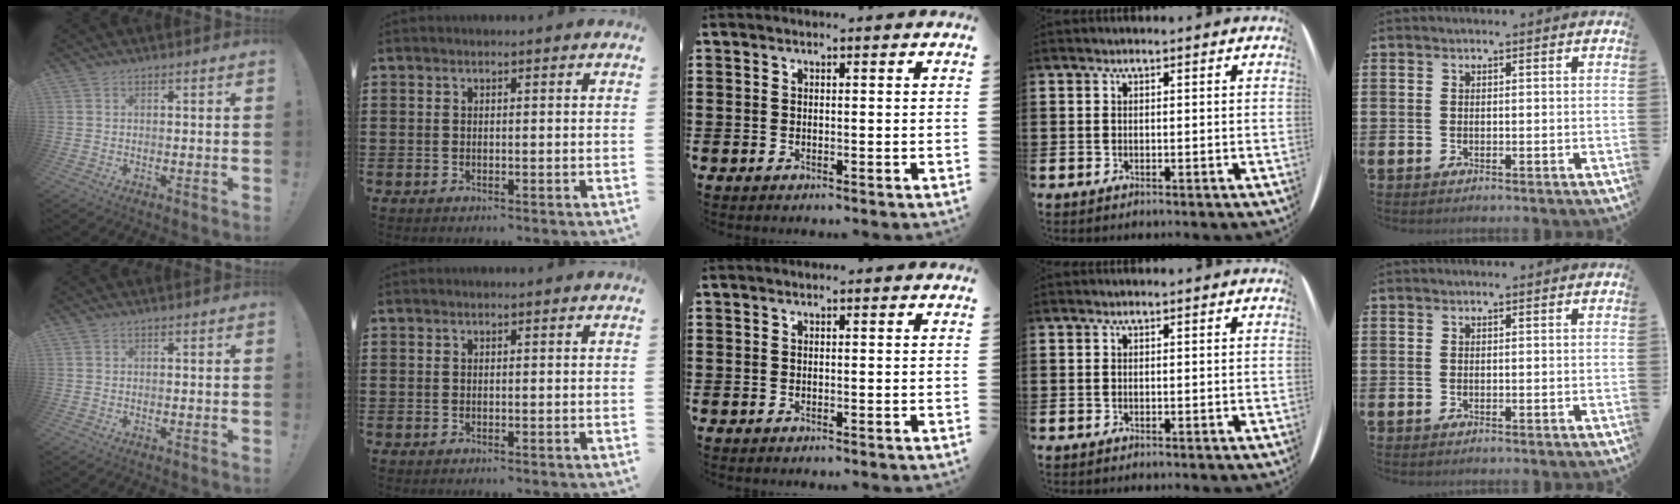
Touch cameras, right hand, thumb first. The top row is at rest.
{}